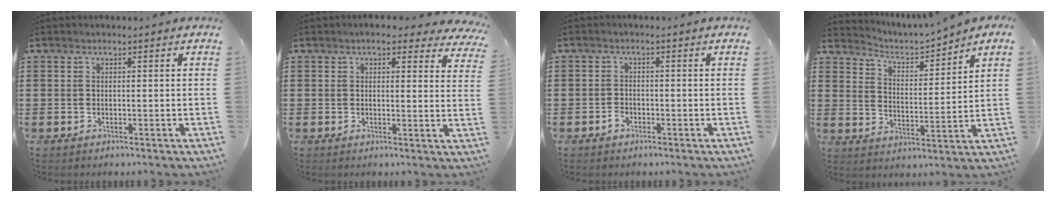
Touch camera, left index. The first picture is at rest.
{"total": 3.3, "force": [2.8, 1.1, 1.4], "torque": [-0.030, -0.007, 0.047]}
{"total": 1.6, "force": [-1.0, 1.0, 0.7], "torque": [-0.016, 0.000, -0.020]}
{"total": 2.8, "force": [2.7, 0.5, 0.4], "torque": [-0.030, -0.024, 0.038]}